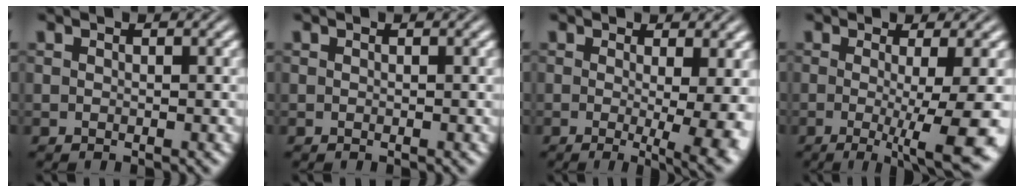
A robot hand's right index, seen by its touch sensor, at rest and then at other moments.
{"total": 0.0}
{"total": 5.5, "force": [-2.0, 0.7, 5.0], "torque": [-0.066, -0.028, -0.024]}
{"total": 7.0, "force": [-2.6, 0.3, 6.5], "torque": [-0.089, -0.027, -0.031]}